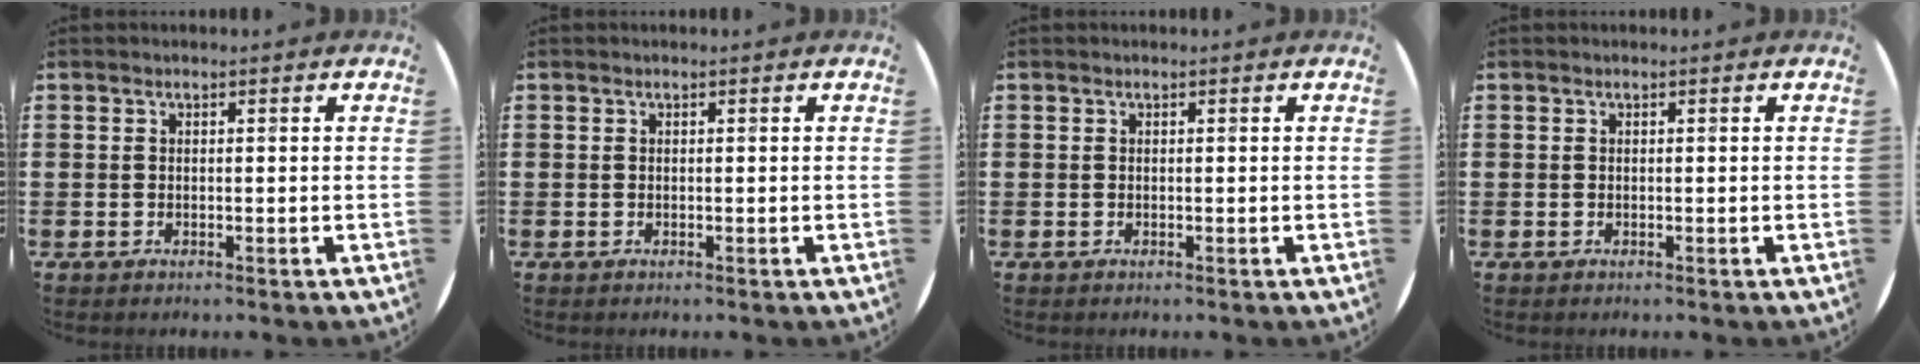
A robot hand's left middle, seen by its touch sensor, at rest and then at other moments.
{"total": 0.0}
{"total": 0.0}
{"total": 0.0}